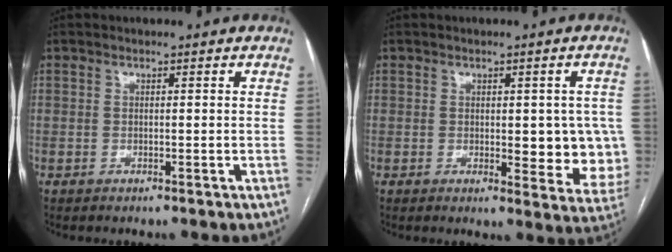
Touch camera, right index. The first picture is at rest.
{"total": 9.0, "force": [-0.2, 4.0, 8.1], "torque": [-0.077, -0.002, 0.005]}